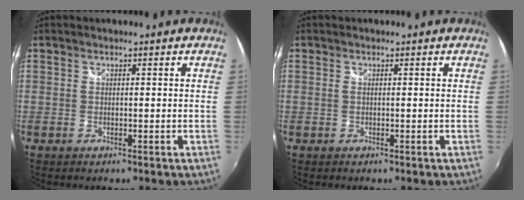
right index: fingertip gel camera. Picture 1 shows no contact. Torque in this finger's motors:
{"motor_torque": [-0.70, -0.17, -0.07, 0.01]}